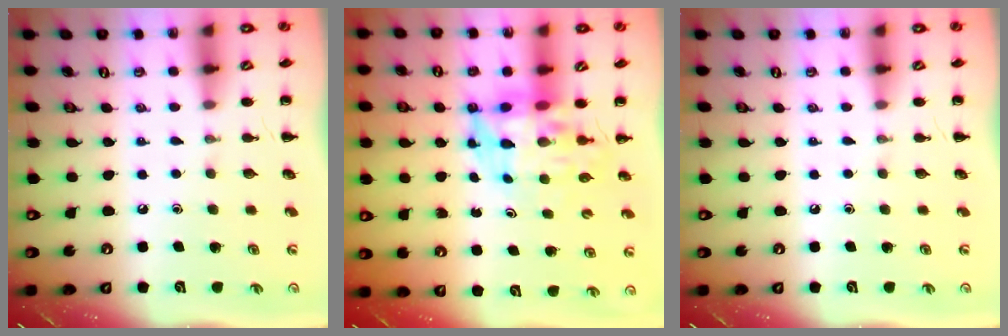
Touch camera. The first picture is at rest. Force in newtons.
{"total": 7.4, "press": 7.0, "slide": 2.4}
{"total": 0.0}